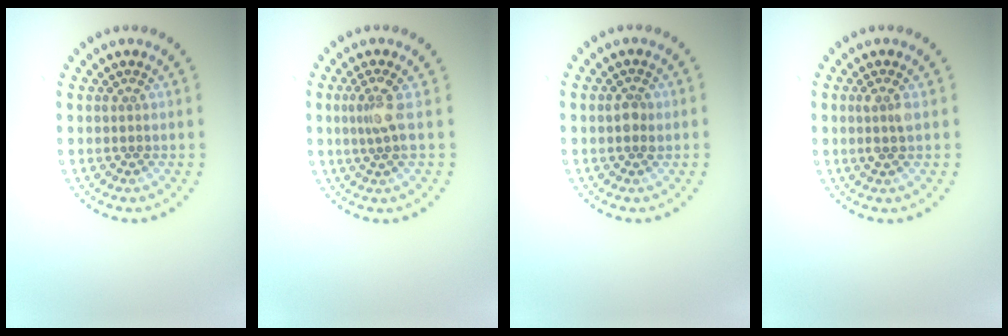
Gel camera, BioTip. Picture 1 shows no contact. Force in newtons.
{"total": 2.1, "press": 1.6, "slide": 1.4}
{"total": 1.3, "press": 1.2, "slide": 0.2}
{"total": 1.6, "press": 1.5, "slide": 0.7}